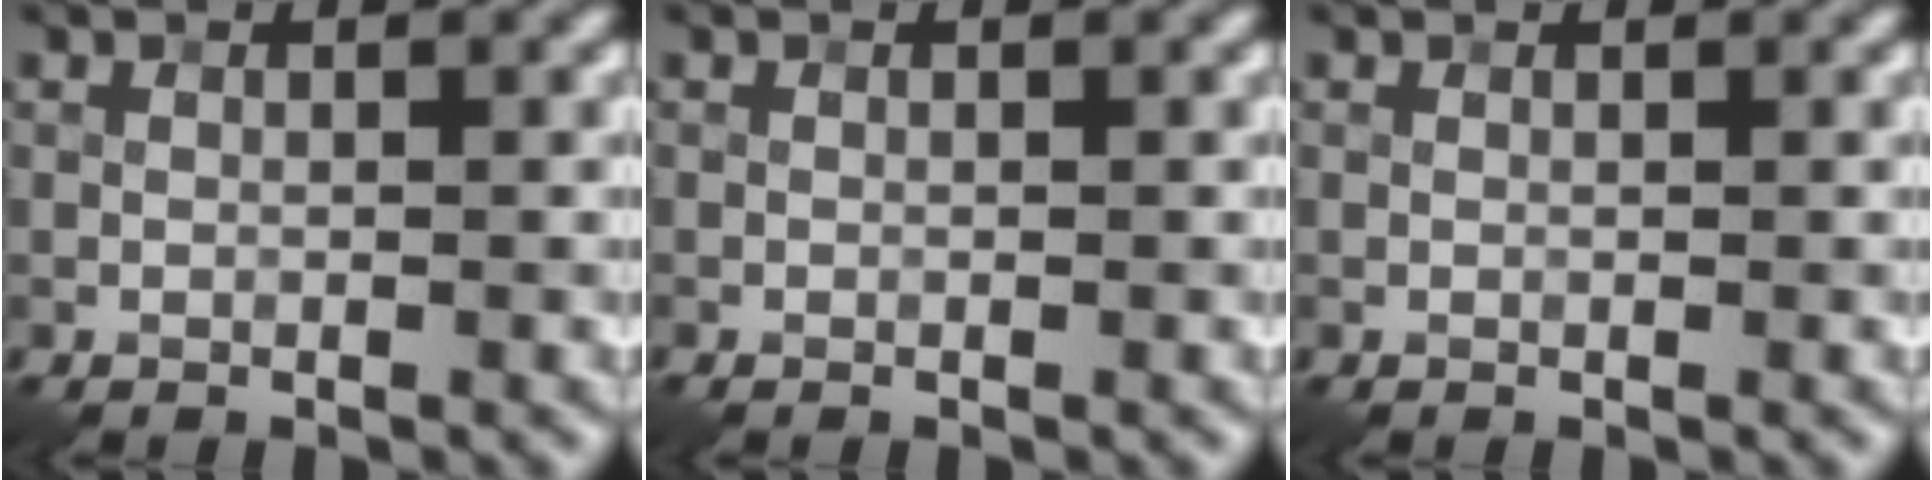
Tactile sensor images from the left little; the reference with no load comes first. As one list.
[{"total": 0.0}, {"total": 0.6, "force": [0.6, 0.1, 0.1], "torque": [-0.002, 0.001, 0.007]}]